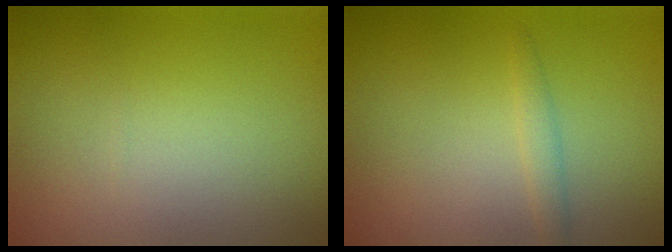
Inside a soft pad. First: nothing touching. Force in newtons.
{"total": 1.0, "press": 1.0, "slide": 0.1}